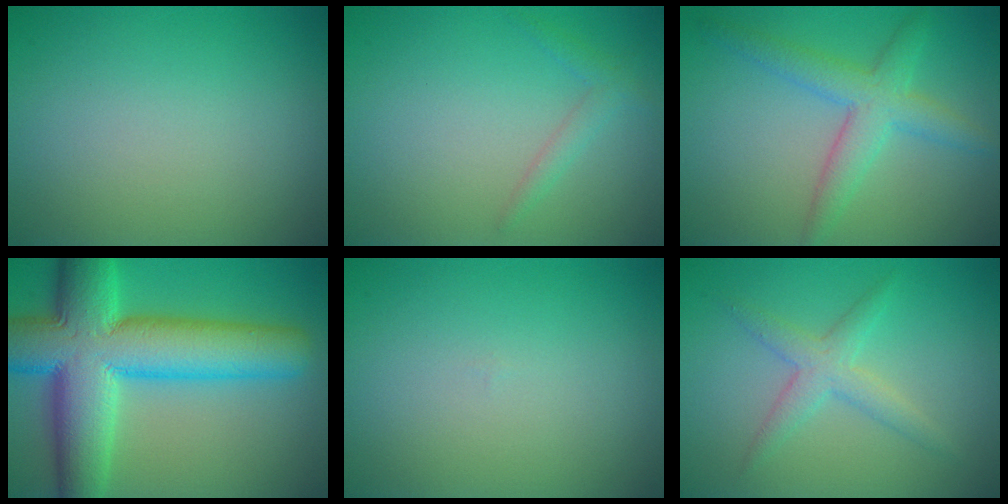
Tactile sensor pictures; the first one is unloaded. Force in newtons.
{"total": 1.4, "press": 1.4, "slide": 0.1}
{"total": 4.1, "press": 4.1, "slide": 0.1}
{"total": 12.9, "press": 12.9, "slide": 0.4}
{"total": 0.0}
{"total": 2.5, "press": 2.5, "slide": 0.1}